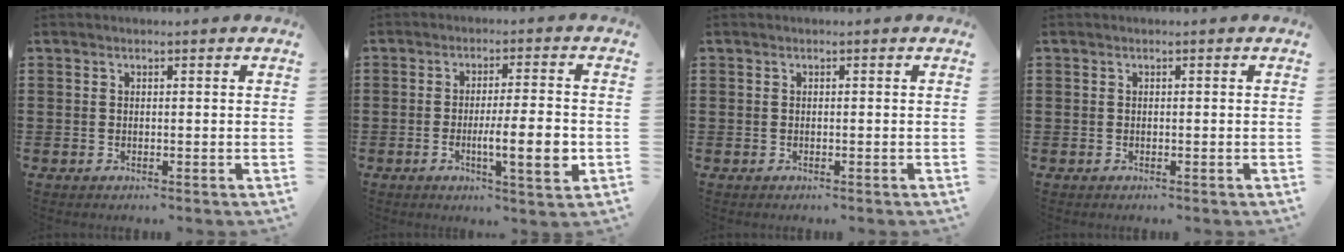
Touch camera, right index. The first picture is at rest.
{"total": 8.2, "force": [-1.7, 1.2, 7.9], "torque": [-0.128, -0.012, -0.029]}
{"total": 0.0}
{"total": 0.0}